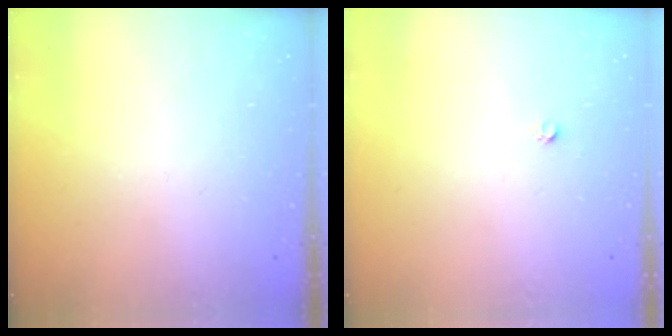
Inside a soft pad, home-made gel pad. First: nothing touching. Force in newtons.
{"total": 1.6, "press": 1.5, "slide": 0.1}